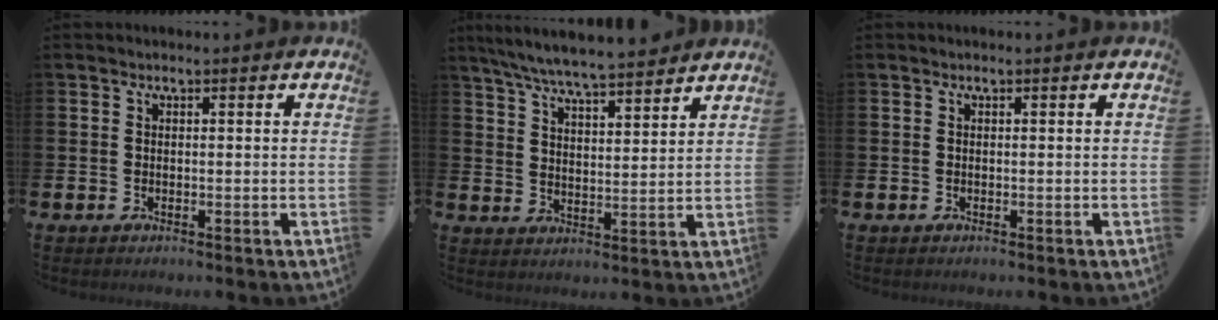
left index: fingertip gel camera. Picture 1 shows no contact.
{"total": 7.0, "force": [6.8, 0.4, 2.0], "torque": [-0.062, -0.036, 0.121]}
{"total": 0.0}